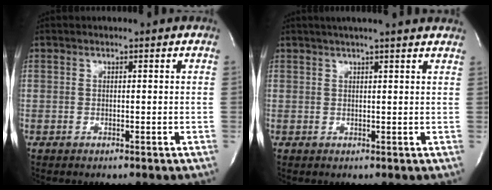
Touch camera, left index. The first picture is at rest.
{"total": 10.0, "force": [8.6, 0.3, 5.1], "torque": [-0.079, 0.026, 0.096]}